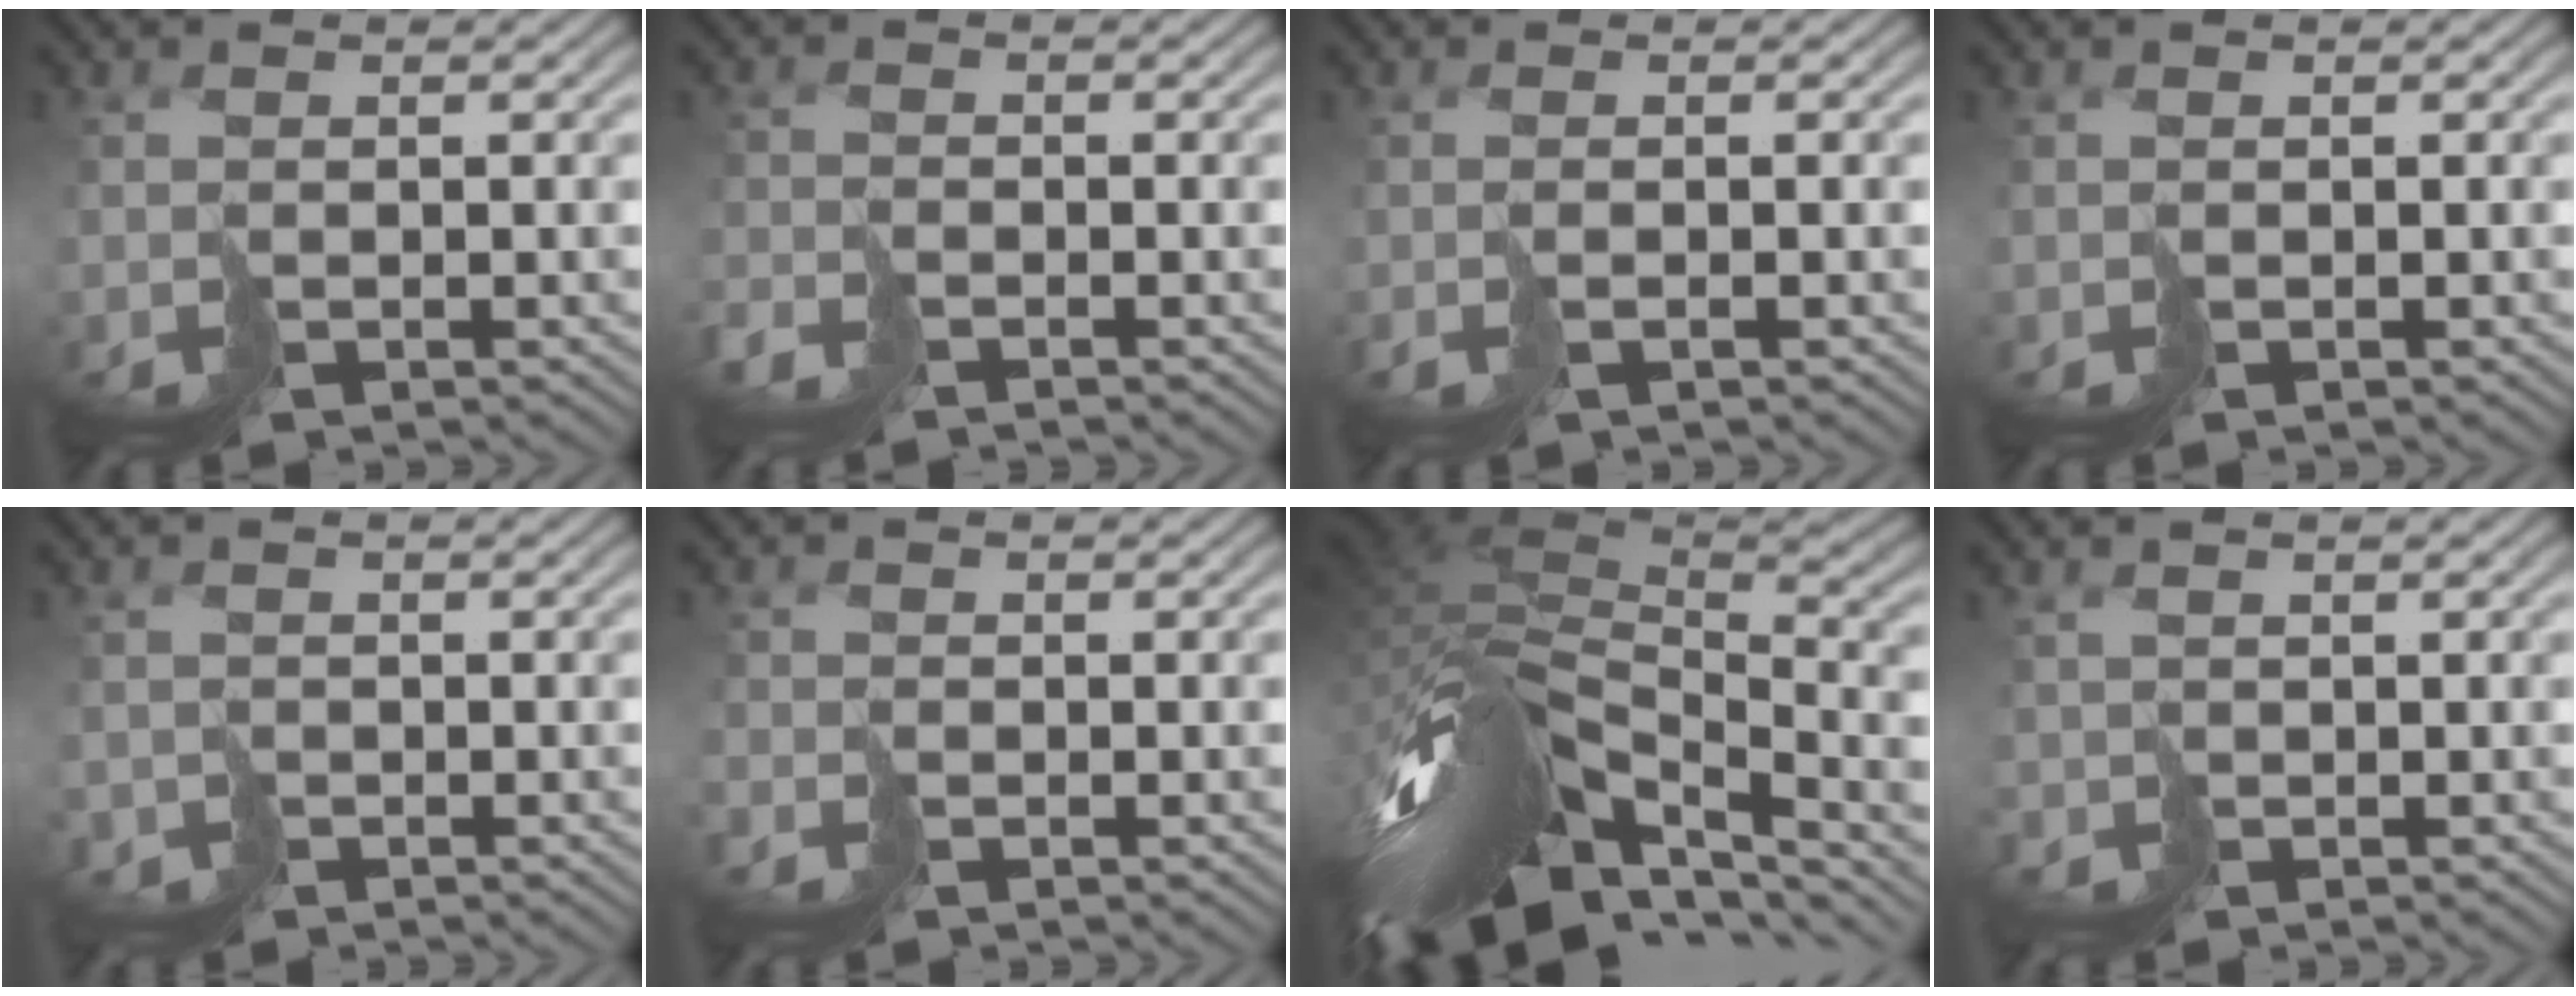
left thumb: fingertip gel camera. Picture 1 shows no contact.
{"total": 2.7, "force": [-2.4, 0.9, 0.9], "torque": [-0.028, -0.011, -0.055]}
{"total": 1.1, "force": [-0.5, 0.3, 1.0], "torque": [-0.014, -0.002, -0.013]}
{"total": 0.0}
{"total": 1.8, "force": [-0.7, 0.1, -1.7], "torque": [0.039, -0.003, -0.010]}
{"total": 1.6, "force": [-1.3, 0.9, 0.3], "torque": [-0.012, -0.008, -0.030]}
{"total": 13.3, "force": [-4.6, 6.8, 10.5], "torque": [-0.249, -0.014, -0.066]}
{"total": 1.2, "force": [-0.6, 0.1, -1.0], "torque": [0.020, -0.010, -0.009]}